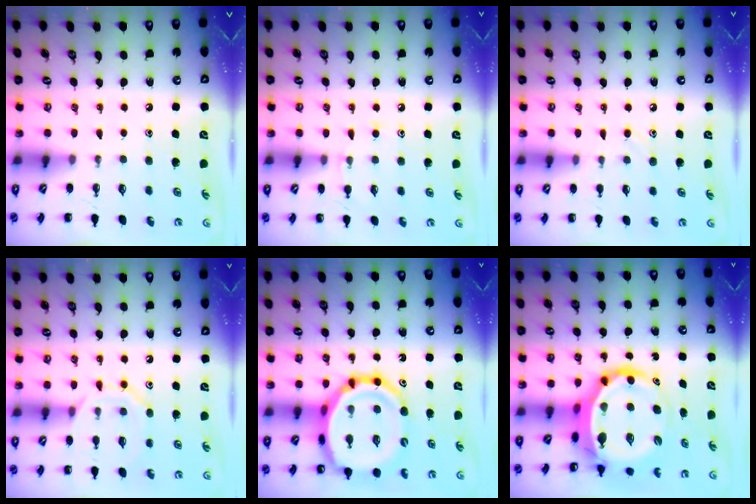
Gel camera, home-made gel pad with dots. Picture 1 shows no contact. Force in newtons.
{"total": 6.7, "press": 6.4, "slide": 1.9}
{"total": 6.6, "press": 6.2, "slide": 2.4}
{"total": 10.2, "press": 10.1, "slide": 0.6}
{"total": 19.4, "press": 18.8, "slide": 4.5}
{"total": 11.5, "press": 11.0, "slide": 3.2}